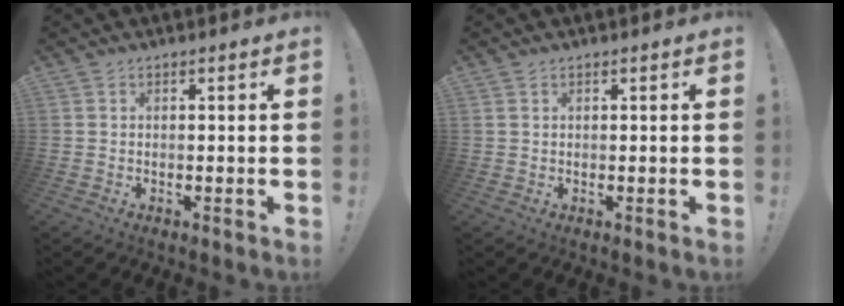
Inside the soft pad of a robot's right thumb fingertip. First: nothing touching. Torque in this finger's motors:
{"motor_torque": [0.12, 0.09, 0.00, -0.02, 0.08]}